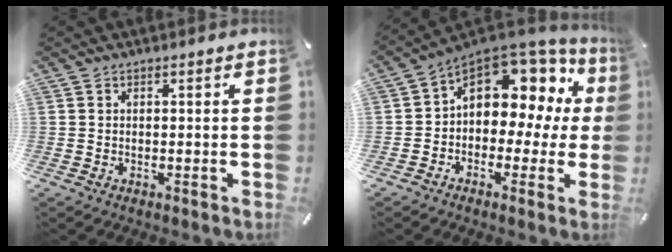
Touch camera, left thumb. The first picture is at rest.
{"total": 11.3, "force": [4.4, 7.9, 6.8], "torque": [-0.102, -0.039, 0.077]}